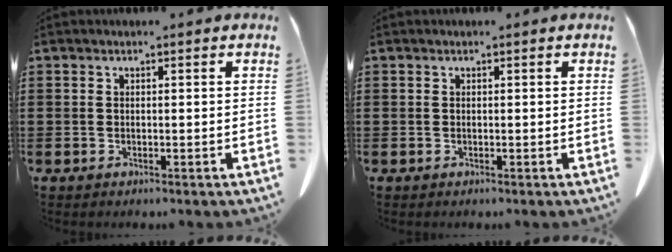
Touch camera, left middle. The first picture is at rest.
{"total": 0.0}